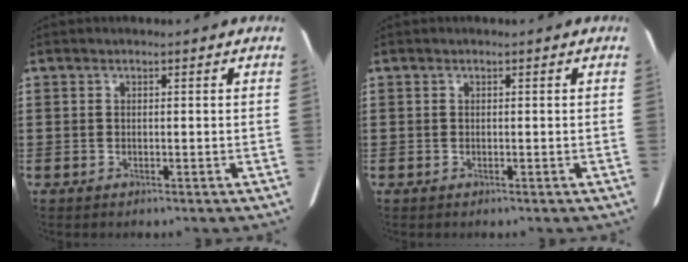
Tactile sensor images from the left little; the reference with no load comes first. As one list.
[{"total": 0.0}]